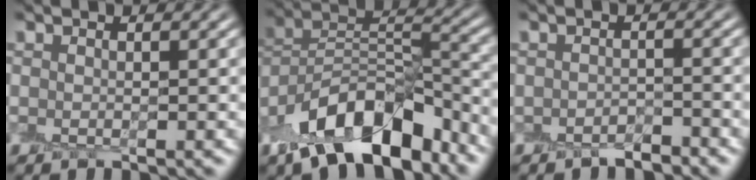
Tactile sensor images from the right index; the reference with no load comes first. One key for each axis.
{"total": 11.3, "fx": -7.5, "fy": 5.4, "fz": 6.4, "tx": -0.109, "ty": 0.027, "tz": -0.145}
{"total": 1.6, "fx": -1.6, "fy": 0.4, "fz": -0.1, "tx": 0.011, "ty": 0.009, "tz": -0.026}